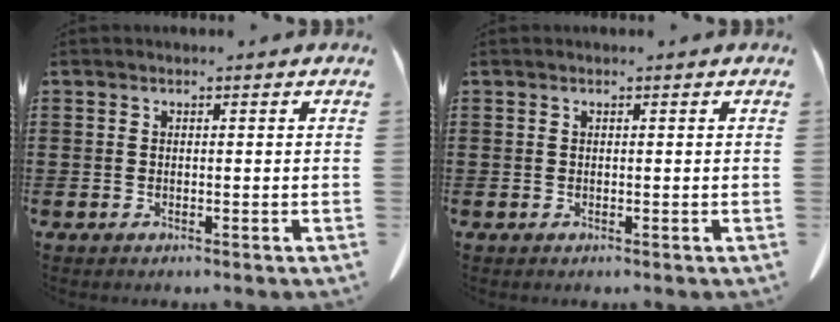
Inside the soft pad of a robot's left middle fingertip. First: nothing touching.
{"total": 0.0}